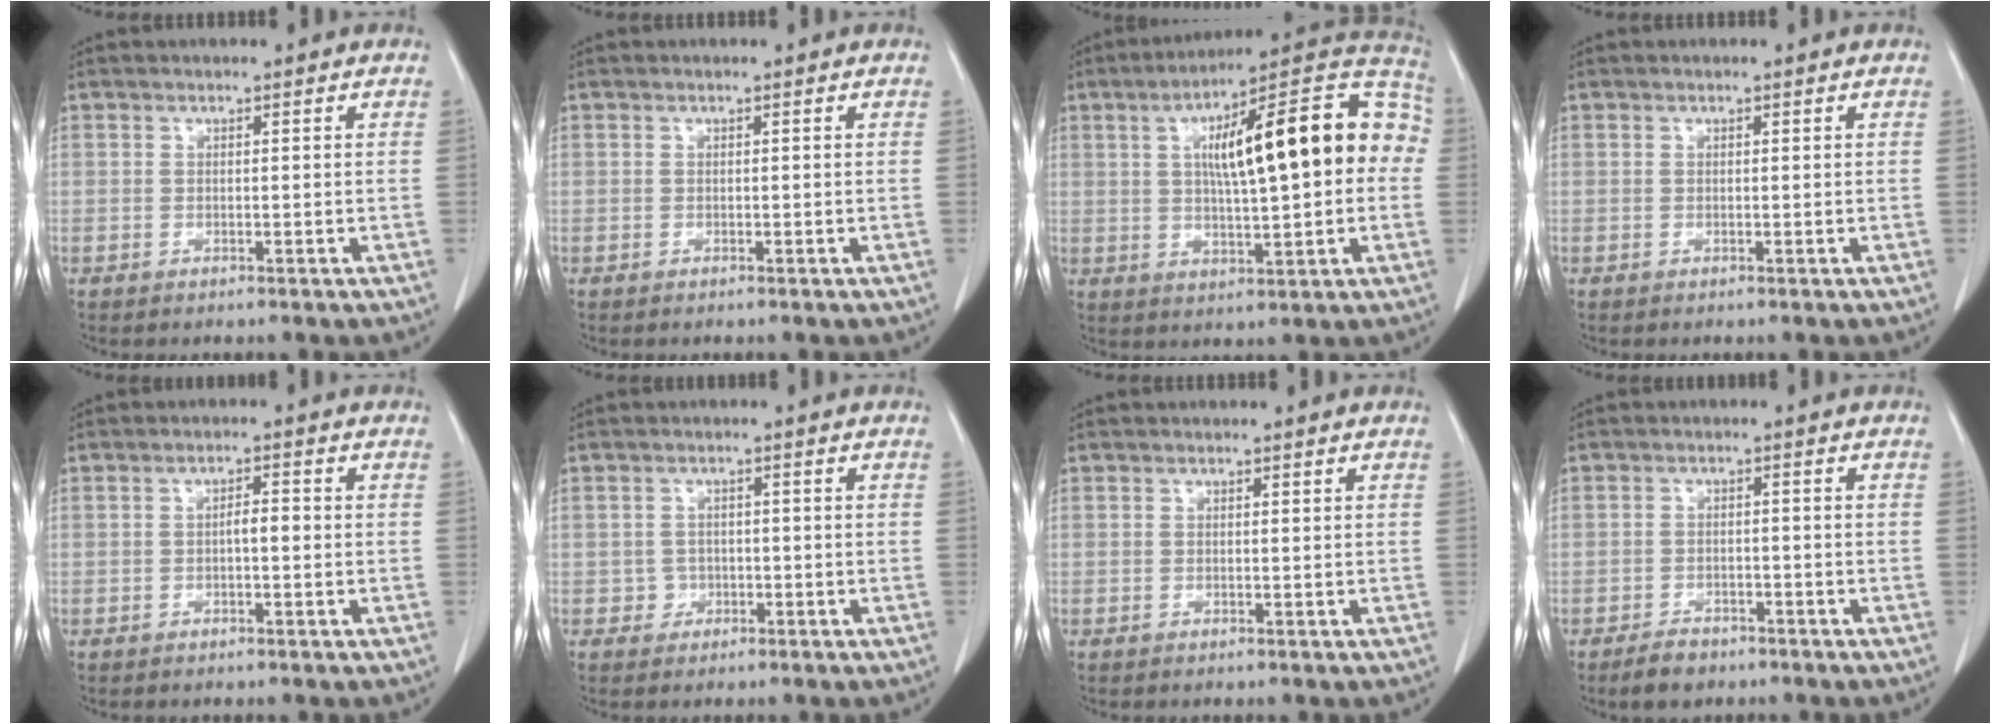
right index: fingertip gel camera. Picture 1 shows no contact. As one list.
[{"total": 0.0}, {"total": 21.6, "force": [3.0, 5.0, 20.8], "torque": [-0.306, 0.050, 0.040]}, {"total": 0.0}, {"total": 2.0, "force": [-0.2, 0.6, 1.9], "torque": [-0.030, 0.005, -0.005]}, {"total": 2.0, "force": [-0.6, 1.9, 0.0], "torque": [0.011, 0.011, -0.013]}, {"total": 0.0}, {"total": 3.5, "force": [-2.7, 1.9, 1.3], "torque": [-0.024, 0.002, -0.039]}]